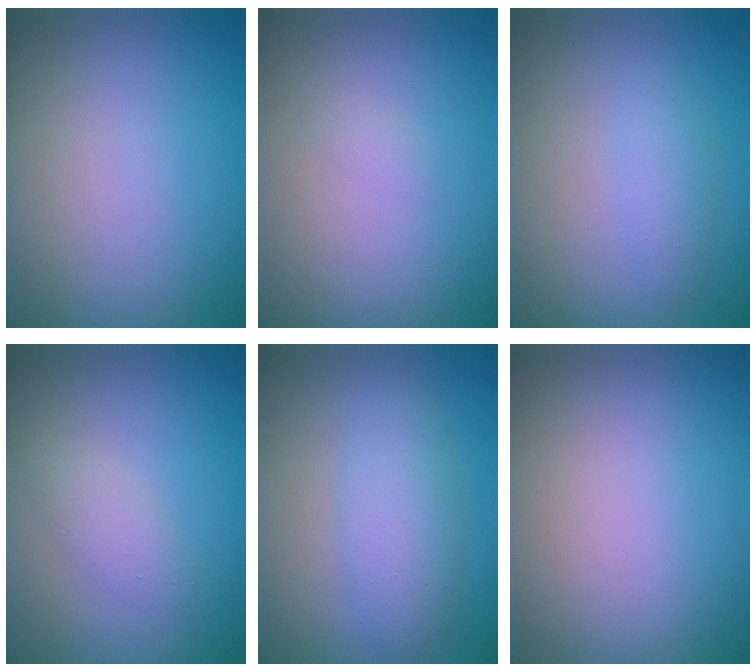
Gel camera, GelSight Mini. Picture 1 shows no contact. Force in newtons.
{"total": 0.5, "press": 0.5, "slide": 0.1}
{"total": 1.6, "press": 1.6, "slide": 0.0}
{"total": 1.6, "press": 1.6, "slide": 0.1}
{"total": 3.7, "press": 3.7, "slide": 0.1}
{"total": 0.0}